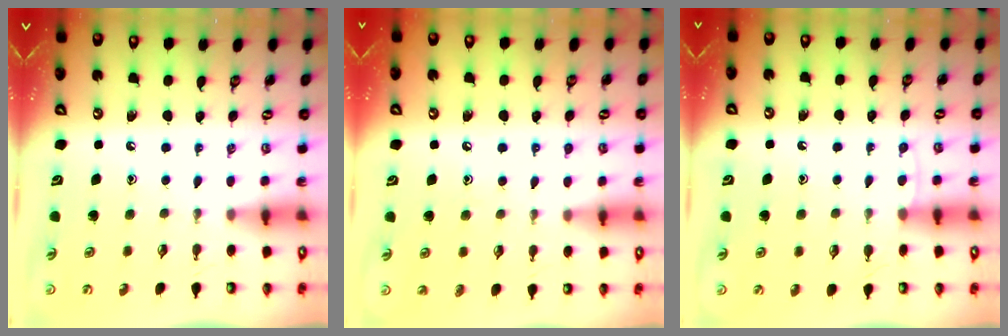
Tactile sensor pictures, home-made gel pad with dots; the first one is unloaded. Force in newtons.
{"total": 7.2, "press": 7.1, "slide": 0.6}
{"total": 4.2, "press": 4.2, "slide": 0.5}